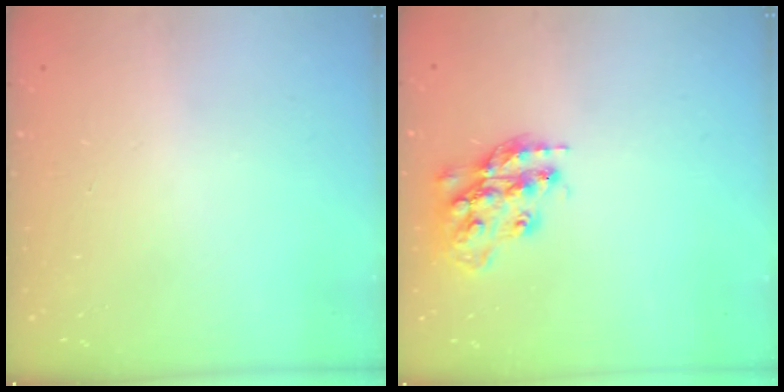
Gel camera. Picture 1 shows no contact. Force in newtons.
{"total": 17.3, "press": 17.3, "slide": 1.4}